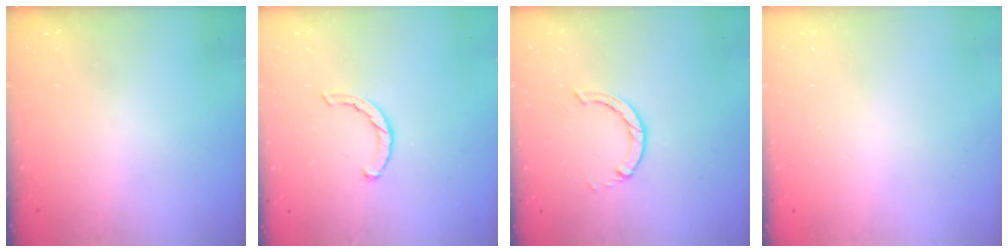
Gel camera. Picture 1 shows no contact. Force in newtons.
{"total": 1.9, "press": 1.9, "slide": 0.3}
{"total": 1.0, "press": 0.9, "slide": 0.3}
{"total": 2.4, "press": 2.4, "slide": 0.2}